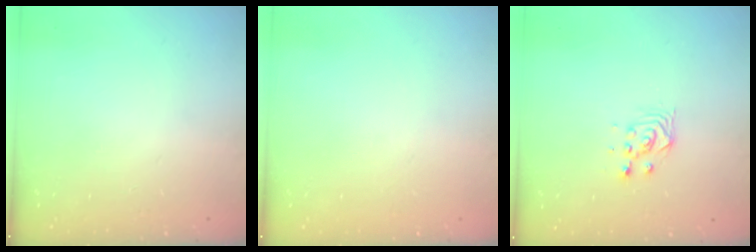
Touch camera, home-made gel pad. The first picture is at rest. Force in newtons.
{"total": 0.0}
{"total": 3.4, "press": 3.4, "slide": 0.1}